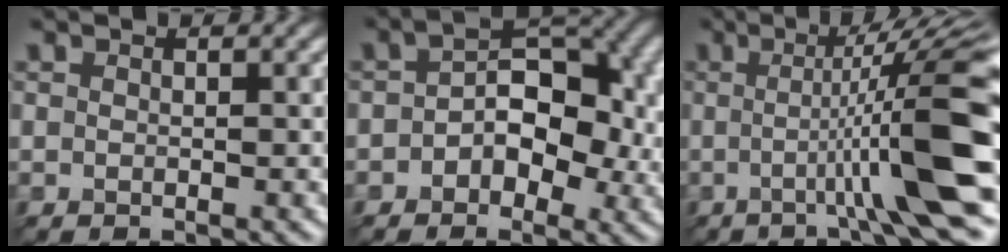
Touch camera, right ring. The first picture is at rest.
{"total": 5.2, "force": [-0.7, 3.3, 3.9], "torque": [-0.064, 0.012, -0.008]}
{"total": 9.9, "force": [-1.1, 0.5, 9.8], "torque": [-0.144, 0.010, -0.011]}